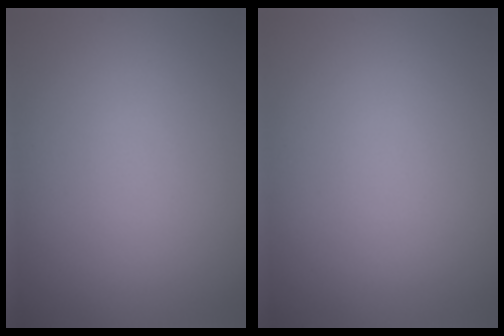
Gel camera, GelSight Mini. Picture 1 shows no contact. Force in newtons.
{"total": 0.0}